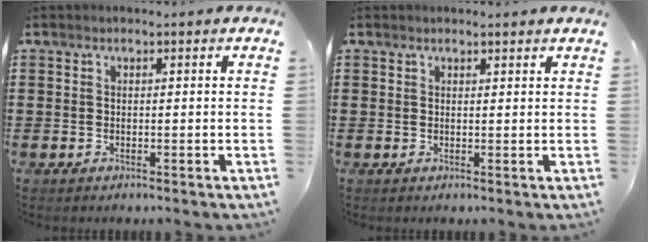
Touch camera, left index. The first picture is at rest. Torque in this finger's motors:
{"motor_torque": [0.04, -0.08, 0.06, -0.01]}